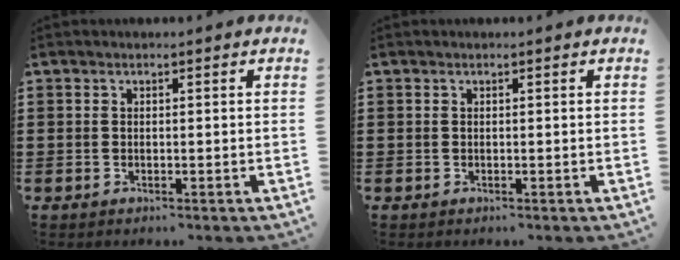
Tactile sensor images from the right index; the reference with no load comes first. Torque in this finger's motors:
{"motor_torque": [0.00, 0.00, 0.00, 0.00]}